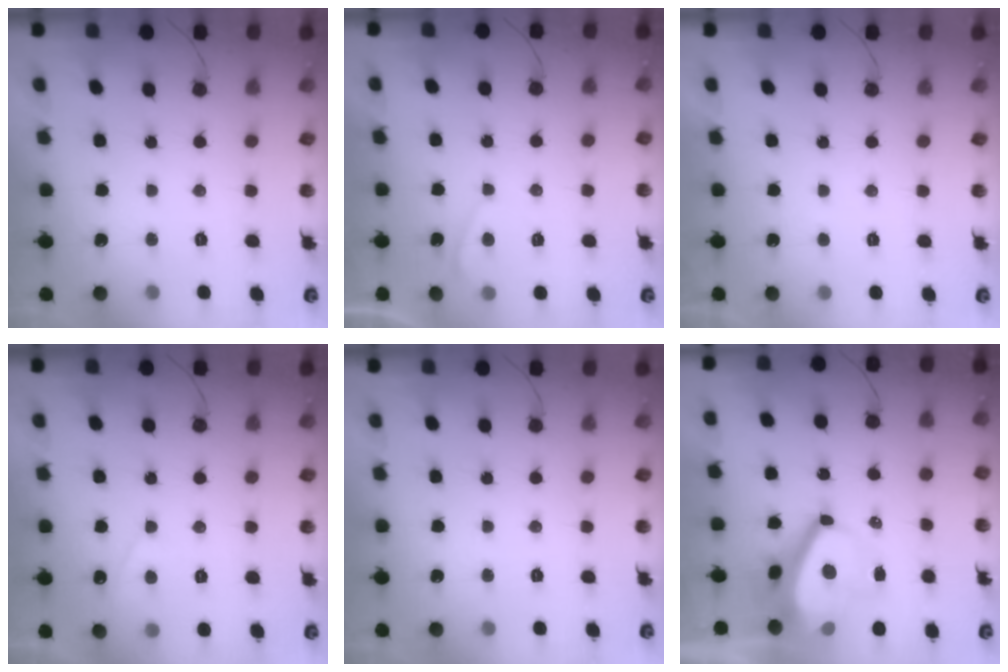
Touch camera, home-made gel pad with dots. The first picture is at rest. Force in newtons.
{"total": 0.0}
{"total": 2.3, "press": 2.3, "slide": 0.4}
{"total": 2.9, "press": 2.8, "slide": 0.5}
{"total": 0.0}
{"total": 8.9, "press": 8.8, "slide": 1.1}